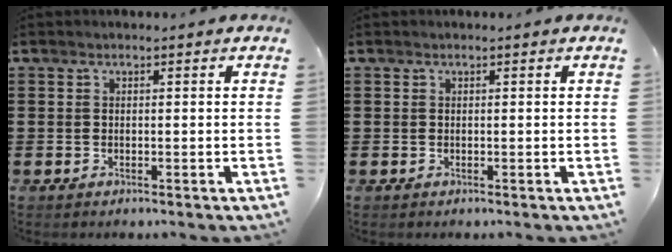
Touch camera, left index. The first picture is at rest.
{"total": 0.0}